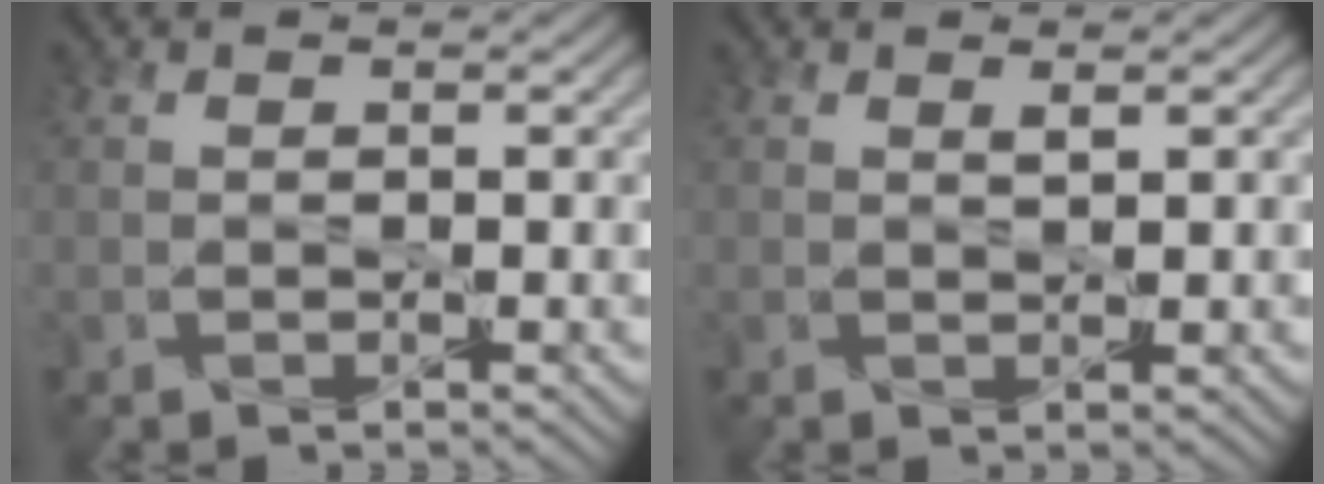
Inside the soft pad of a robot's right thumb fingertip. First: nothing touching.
{"total": 0.8, "force": [0.6, 0.1, 0.5], "torque": [-0.010, -0.002, 0.011]}